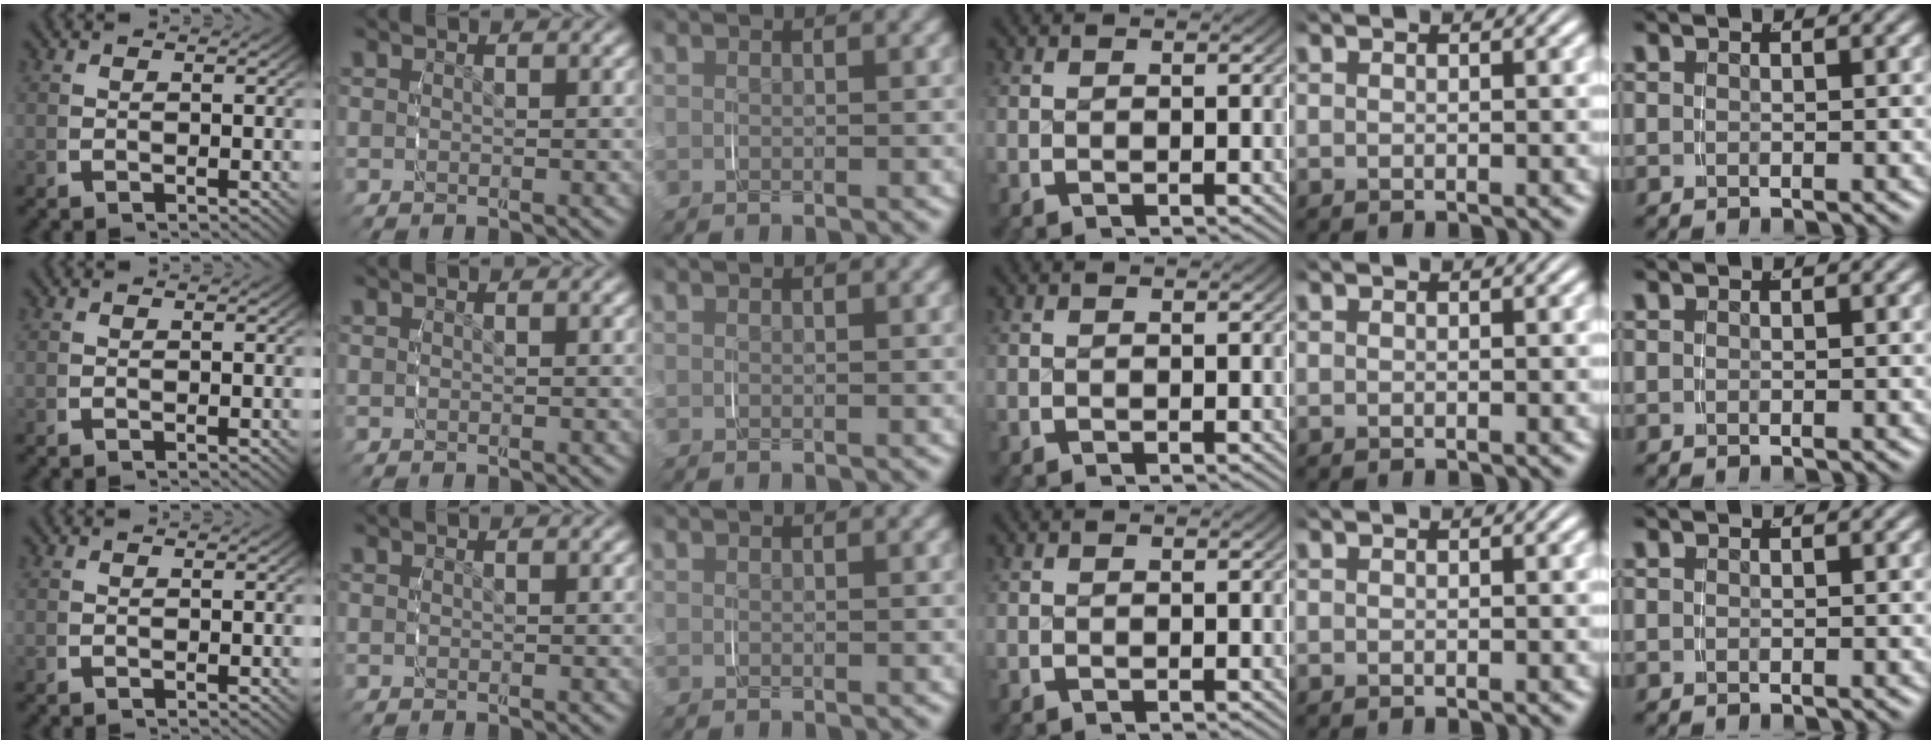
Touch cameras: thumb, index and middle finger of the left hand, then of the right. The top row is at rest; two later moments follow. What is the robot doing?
{"motion": "grasp_and_lifting", "object": "jar lid"}